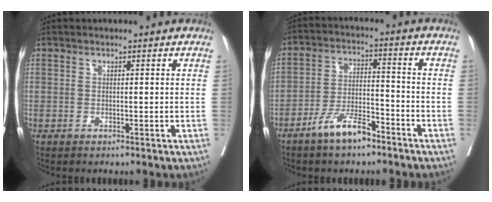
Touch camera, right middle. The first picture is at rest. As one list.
[{"total": 7.3, "force": [-5.3, 2.0, 4.6], "torque": [-0.089, 0.001, -0.099]}]